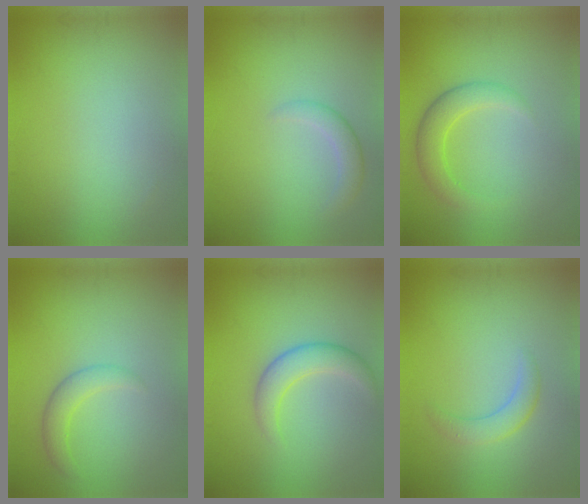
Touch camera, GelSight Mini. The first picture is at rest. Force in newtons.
{"total": 1.8, "press": 1.8, "slide": 0.1}
{"total": 3.0, "press": 3.0, "slide": 0.1}
{"total": 2.0, "press": 2.0, "slide": 0.1}
{"total": 3.0, "press": 3.0, "slide": 0.1}
{"total": 2.2, "press": 2.2, "slide": 0.1}